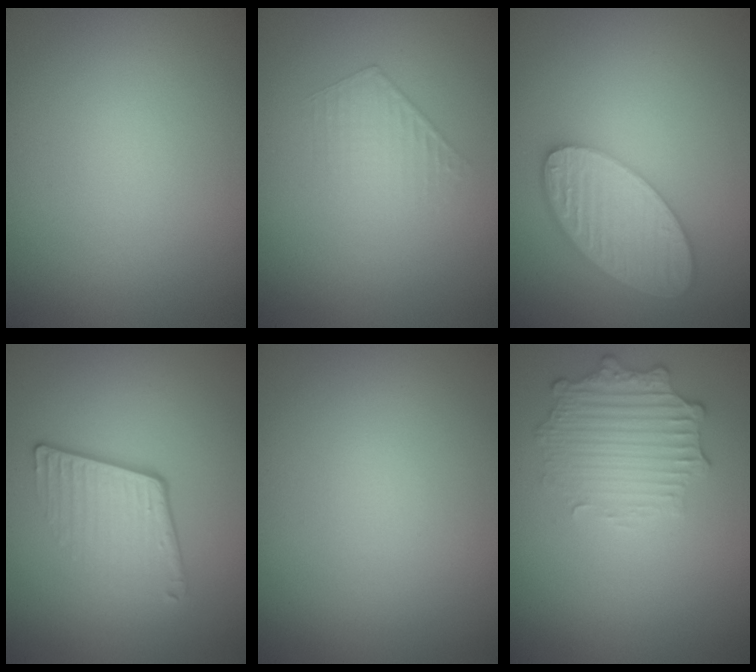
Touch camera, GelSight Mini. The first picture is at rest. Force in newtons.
{"total": 1.0, "press": 0.4, "slide": 0.9}
{"total": 5.5, "press": 4.4, "slide": 3.3}
{"total": 4.0, "press": 2.6, "slide": 3.1}
{"total": 0.0}
{"total": 2.9, "press": 2.4, "slide": 1.6}